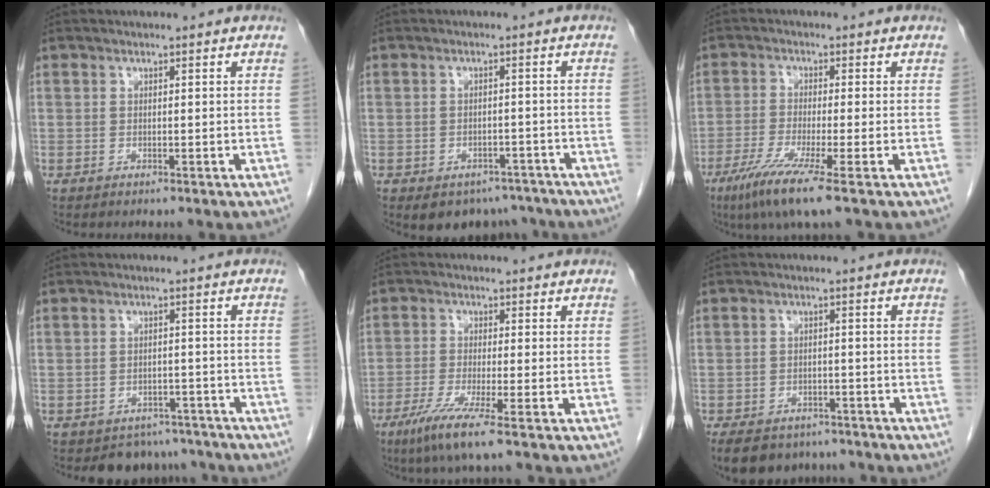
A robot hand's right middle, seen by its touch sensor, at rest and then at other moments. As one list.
[{"total": 7.1, "force": [-5.4, 4.3, 1.5], "torque": [-0.004, 0.013, -0.067]}, {"total": 7.9, "force": [-4.6, -0.5, 6.3], "torque": [-0.117, -0.025, -0.086]}, {"total": 5.8, "force": [-4.9, 3.0, -0.3], "torque": [0.018, 0.015, -0.063]}, {"total": 6.4, "force": [-3.9, -0.5, 5.1], "torque": [-0.099, -0.021, -0.075]}, {"total": 12.6, "force": [-9.5, 7.0, 4.4], "torque": [-0.097, -0.007, -0.121]}]